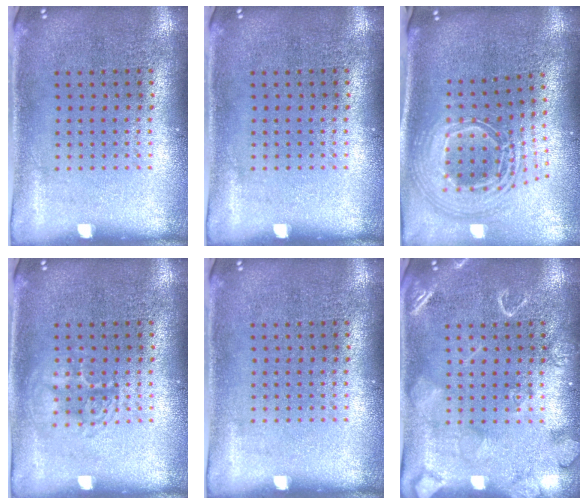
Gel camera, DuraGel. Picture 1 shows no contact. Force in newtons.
{"total": 0.0}
{"total": 2.6, "press": 1.8, "slide": 1.8}
{"total": 1.9, "press": 1.9, "slide": 0.3}
{"total": 0.0}
{"total": 2.9, "press": 2.9, "slide": 0.4}